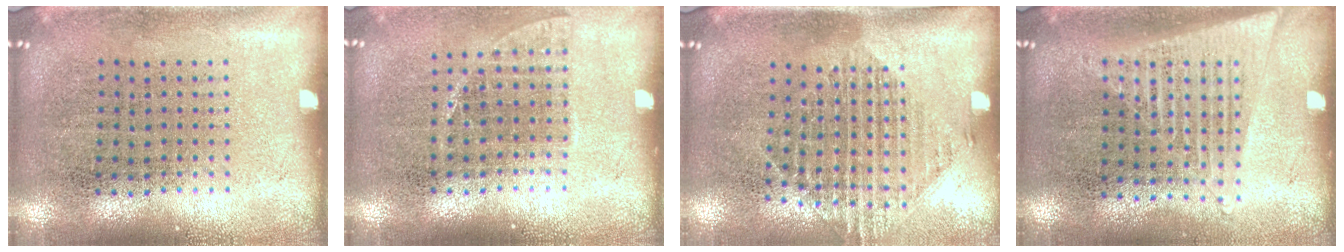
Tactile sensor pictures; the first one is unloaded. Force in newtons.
{"total": 1.0, "press": 0.8, "slide": 0.6}
{"total": 1.6, "press": 1.3, "slide": 0.9}
{"total": 1.5, "press": 1.4, "slide": 0.5}